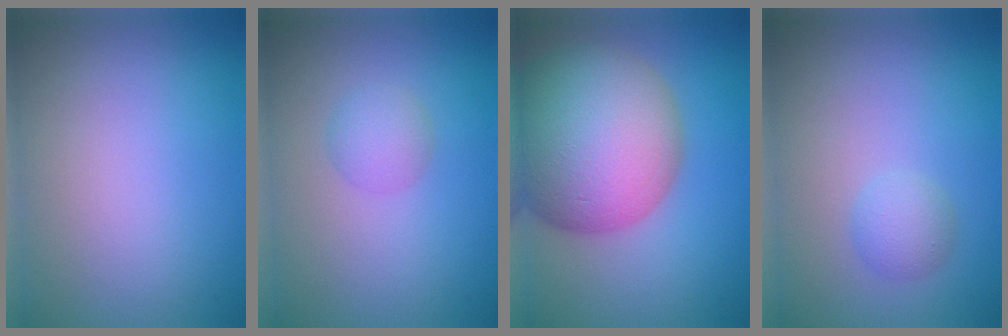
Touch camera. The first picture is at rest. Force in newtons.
{"total": 1.9, "press": 1.9, "slide": 0.0}
{"total": 15.3, "press": 15.3, "slide": 0.9}
{"total": 1.7, "press": 1.7, "slide": 0.1}